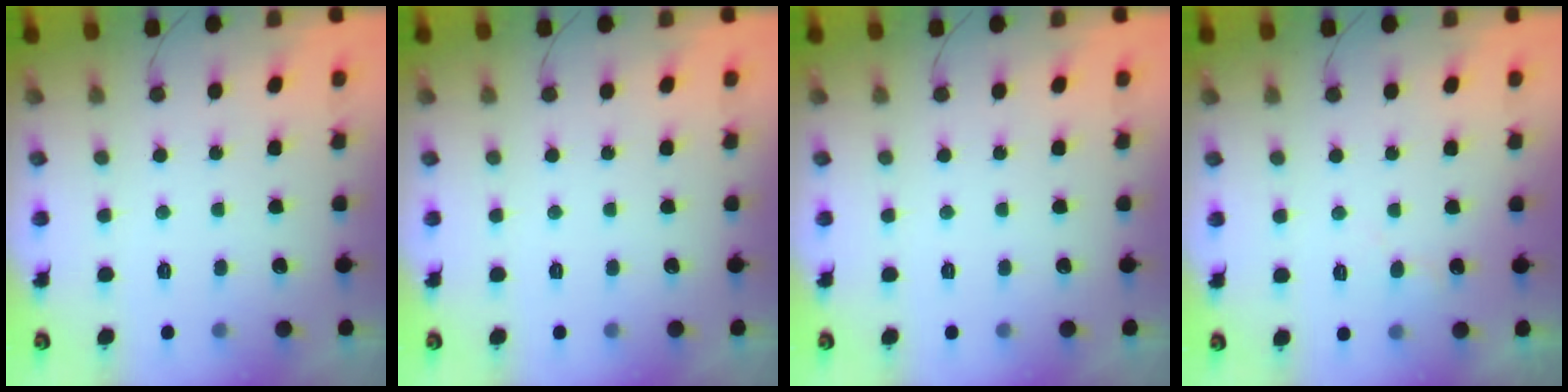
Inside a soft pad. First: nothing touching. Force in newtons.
{"total": 0.0}
{"total": 0.0}
{"total": 4.9, "press": 4.8, "slide": 0.5}